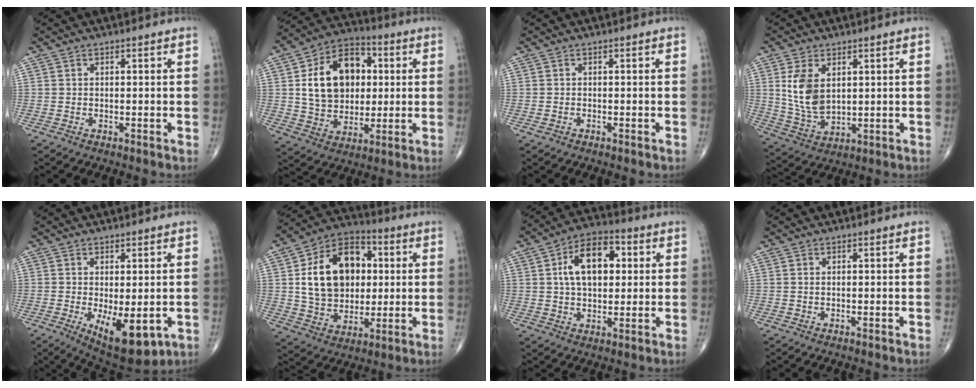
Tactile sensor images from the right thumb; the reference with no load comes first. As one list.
[{"total": 17.5, "force": [2.9, 12.8, 11.7], "torque": [-0.158, 0.011, 0.050]}, {"total": 0.6, "force": [-0.3, 0.4, 0.3], "torque": [-0.011, 0.001, -0.006]}, {"total": 9.6, "force": [2.5, 5.8, 7.3], "torque": [-0.130, -0.015, 0.062]}, {"total": 10.9, "force": [-2.9, 4.7, 9.4], "torque": [-0.125, -0.020, -0.027]}, {"total": 19.4, "force": [3.1, 14.0, 13.0], "torque": [-0.183, 0.011, 0.054]}, {"total": 13.1, "force": [2.8, 7.8, 10.1], "torque": [-0.145, 0.013, 0.038]}, {"total": 0.0}]